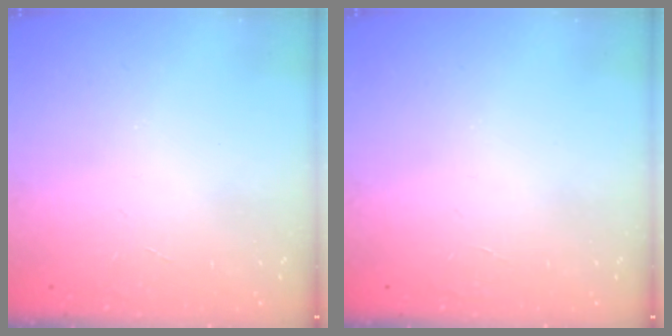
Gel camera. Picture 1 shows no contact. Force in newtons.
{"total": 0.0}